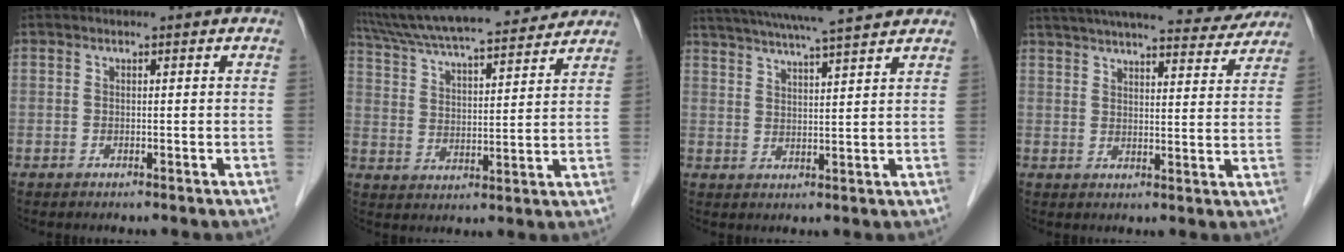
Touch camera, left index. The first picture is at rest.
{"total": 21.7, "force": [19.4, 3.0, 9.2], "torque": [-0.167, 0.031, 0.296]}
{"total": 15.5, "force": [13.7, 0.6, 7.2], "torque": [-0.132, 0.033, 0.200]}
{"total": 23.3, "force": [20.9, 4.0, 9.6], "torque": [-0.157, 0.005, 0.267]}